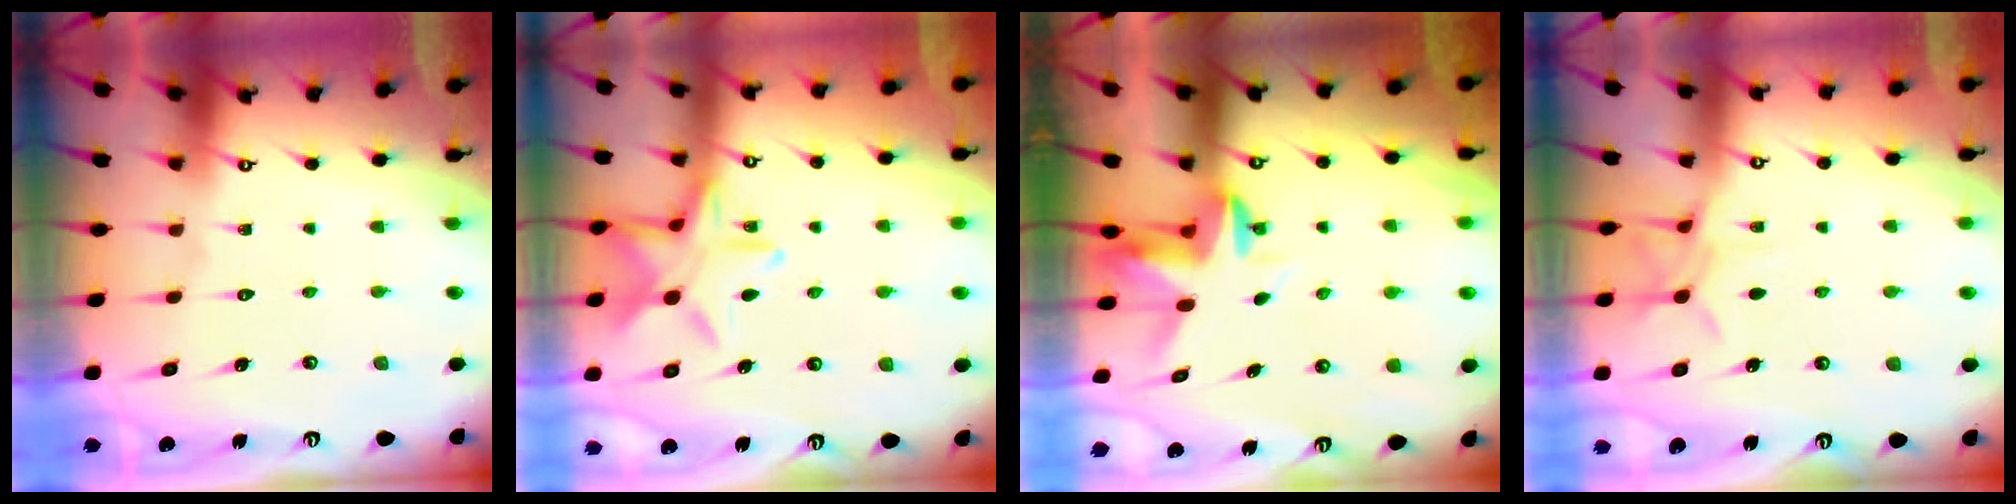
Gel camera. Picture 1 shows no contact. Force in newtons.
{"total": 13.6, "press": 13.6, "slide": 0.9}
{"total": 3.4, "press": 3.3, "slide": 0.4}
{"total": 8.3, "press": 8.3, "slide": 0.6}